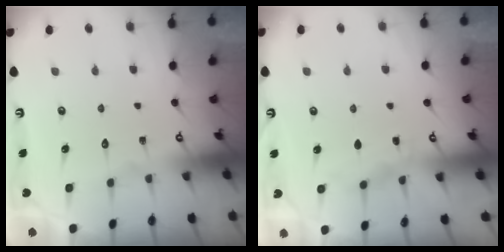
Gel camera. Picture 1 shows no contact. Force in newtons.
{"total": 4.5, "press": 4.5, "slide": 0.5}